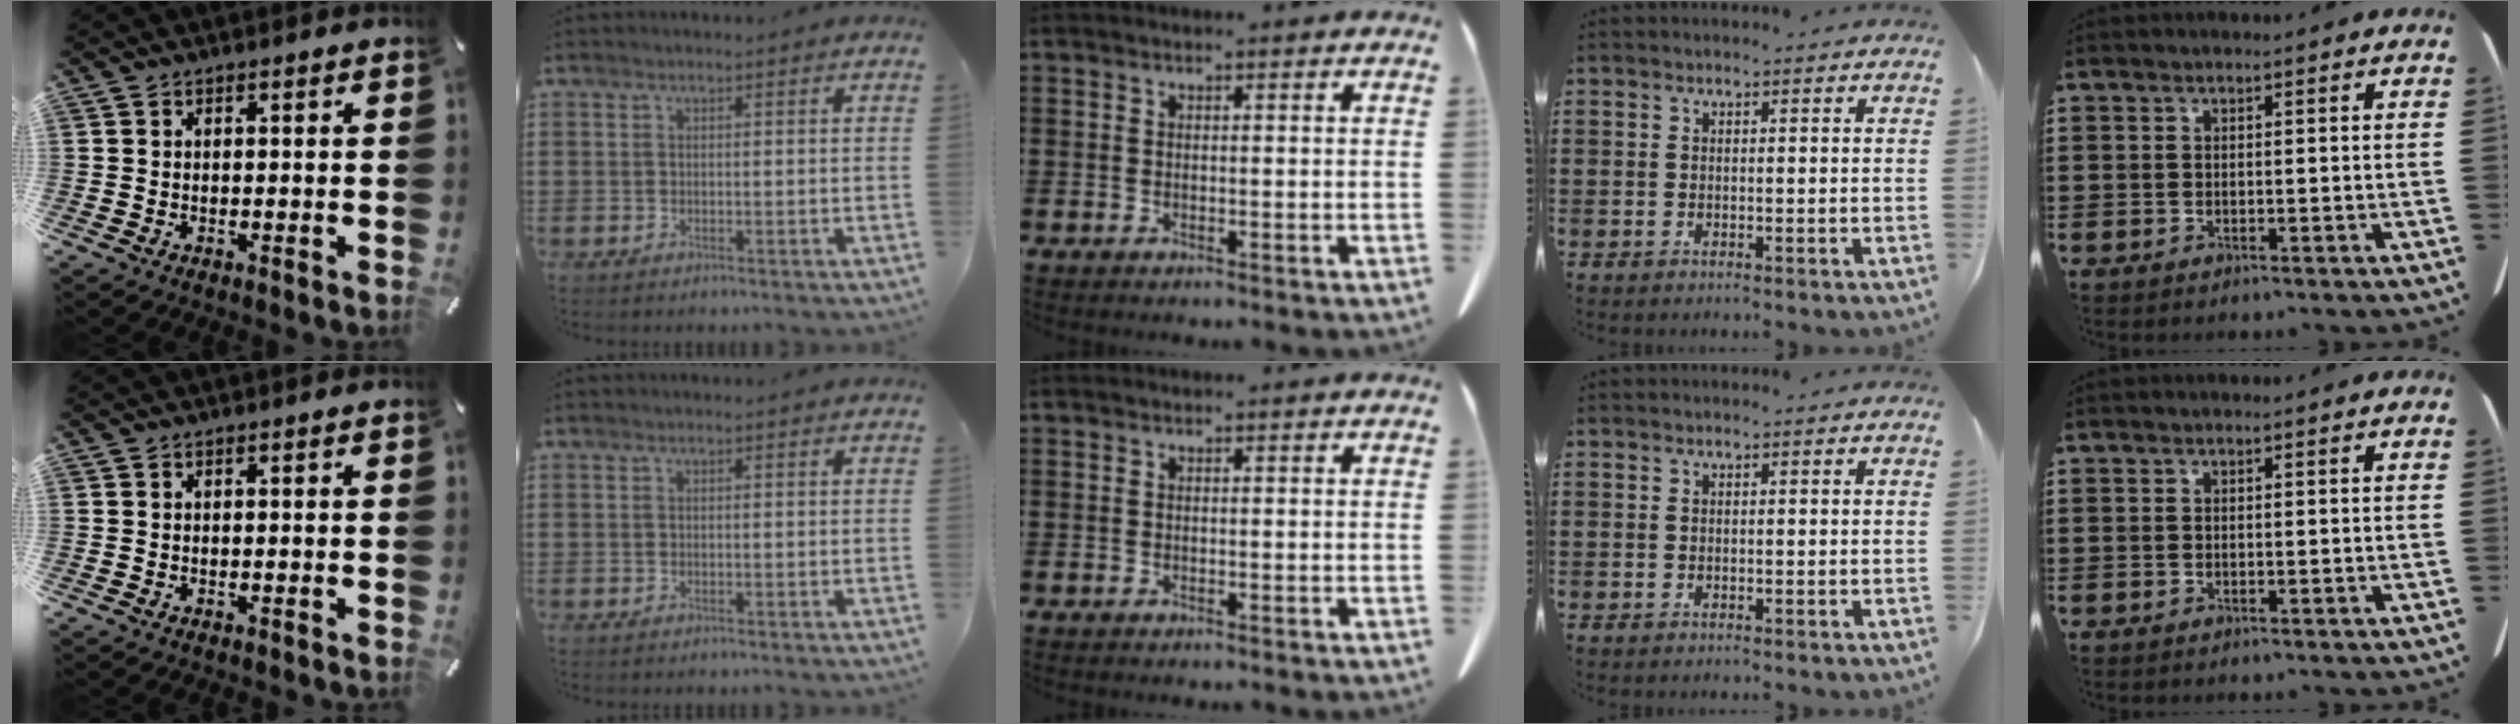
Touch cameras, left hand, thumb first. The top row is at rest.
{}